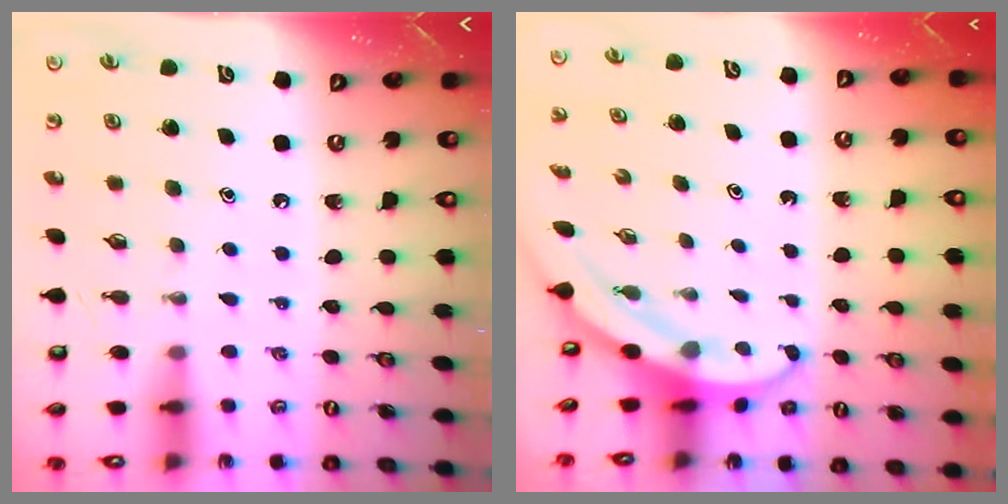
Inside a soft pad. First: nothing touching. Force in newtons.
{"total": 3.3, "press": 3.3, "slide": 0.1}